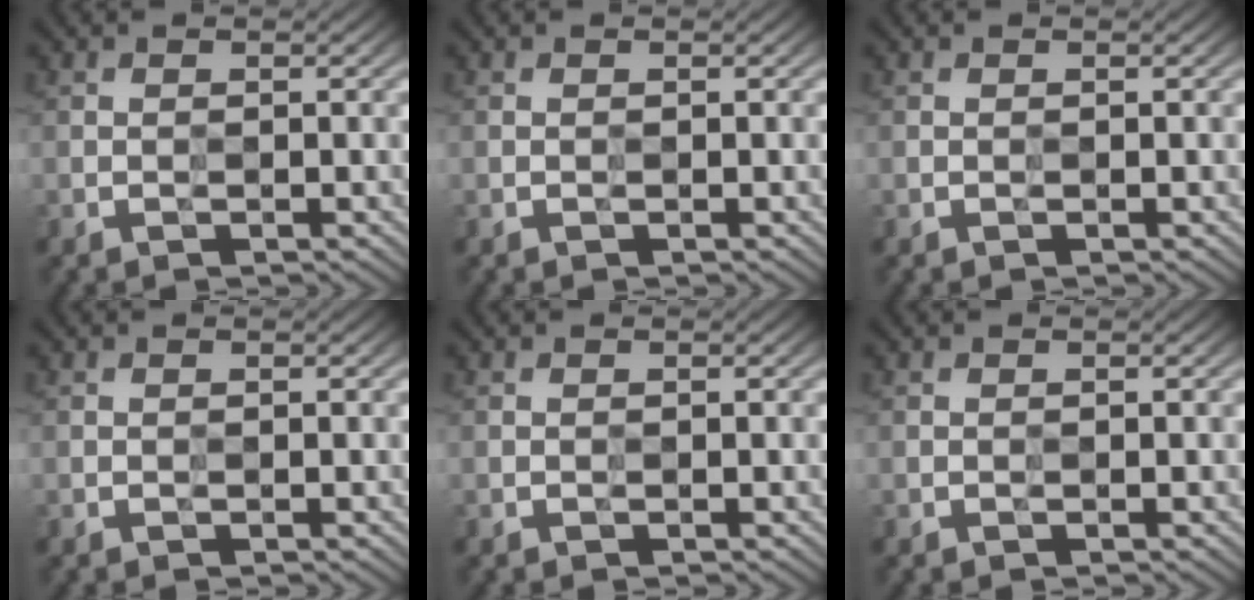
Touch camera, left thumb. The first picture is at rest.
{"total": 0.0}
{"total": 0.0}
{"total": 0.0}
{"total": 0.0}
{"total": 0.0}